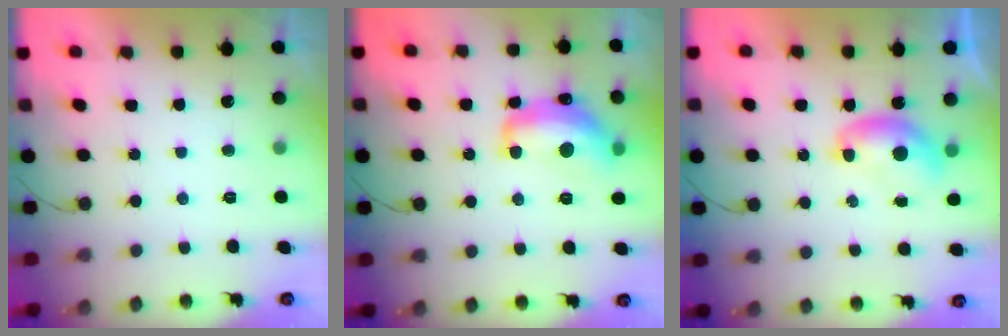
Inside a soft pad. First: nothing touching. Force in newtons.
{"total": 14.7, "press": 14.7, "slide": 1.1}
{"total": 7.1, "press": 7.0, "slide": 1.3}